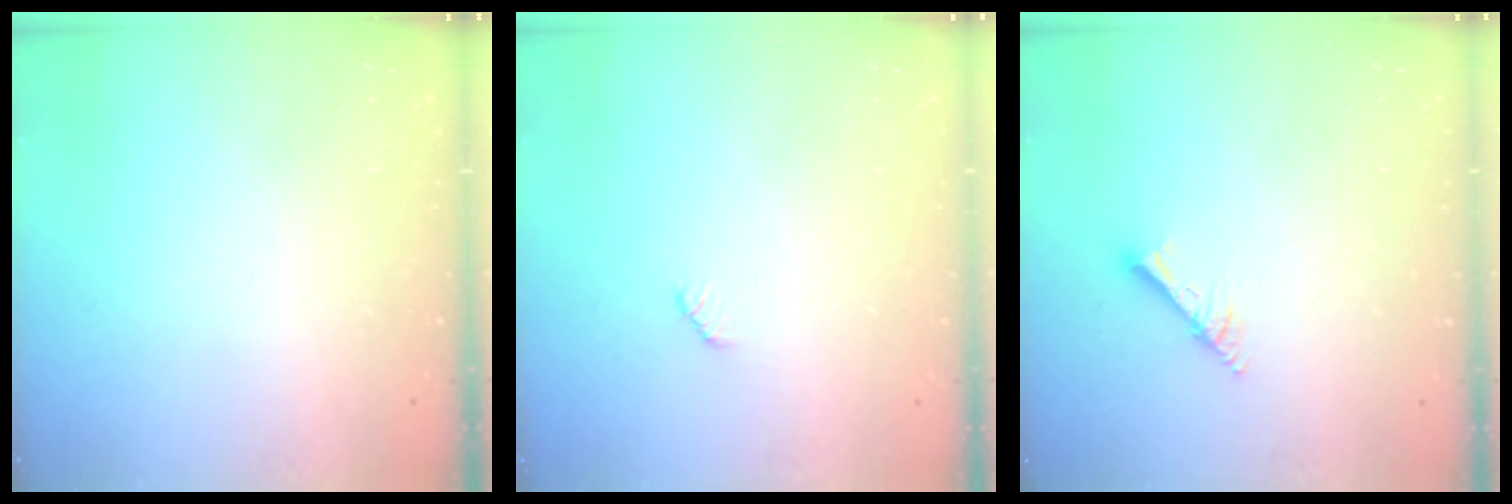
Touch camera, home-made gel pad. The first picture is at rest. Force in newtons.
{"total": 2.5, "press": 2.5, "slide": 0.4}
{"total": 2.5, "press": 2.5, "slide": 0.2}